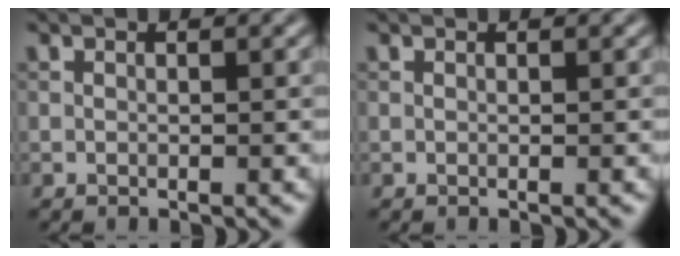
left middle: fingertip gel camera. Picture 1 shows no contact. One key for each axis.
{"total": 0.0}